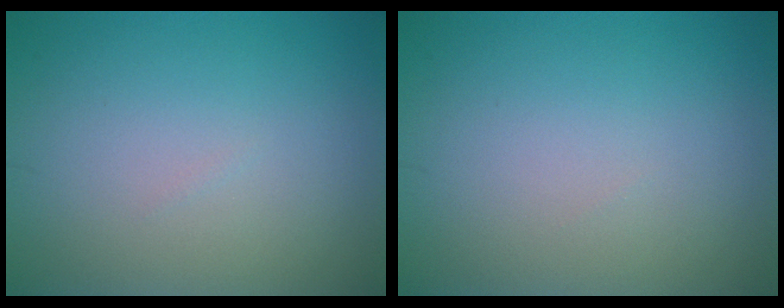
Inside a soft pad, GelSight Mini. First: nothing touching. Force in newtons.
{"total": 0.0}